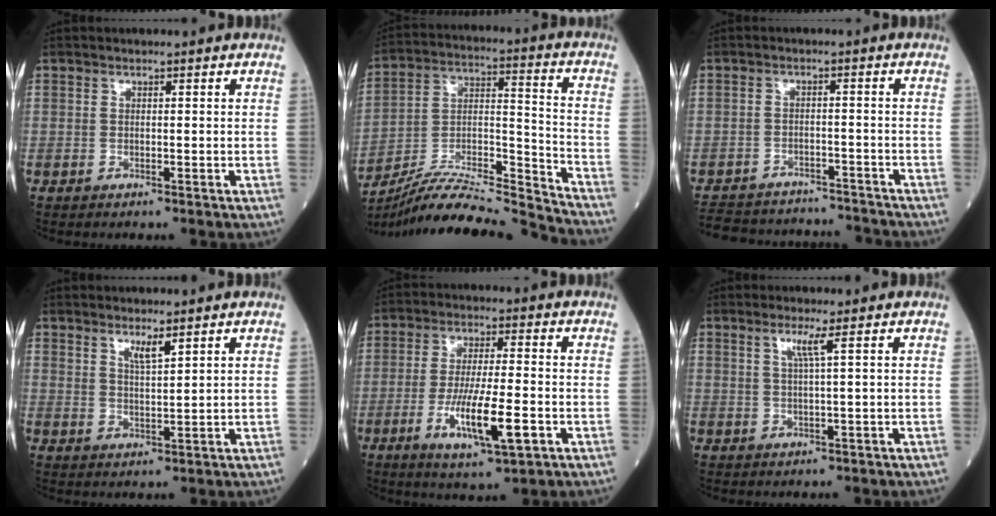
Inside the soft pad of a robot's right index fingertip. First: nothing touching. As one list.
[{"total": 20.7, "force": [-19.8, -1.0, 5.9], "torque": [-0.122, 0.010, -0.330]}, {"total": 15.8, "force": [-14.8, 4.2, 3.6], "torque": [-0.080, 0.012, -0.199]}, {"total": 2.9, "force": [2.1, 0.2, 2.0], "torque": [-0.041, -0.009, 0.042]}, {"total": 10.7, "force": [-3.5, 1.5, 10.0], "torque": [-0.181, -0.014, -0.056]}, {"total": 2.5, "force": [1.1, -0.8, 2.1], "torque": [-0.045, -0.003, 0.025]}]